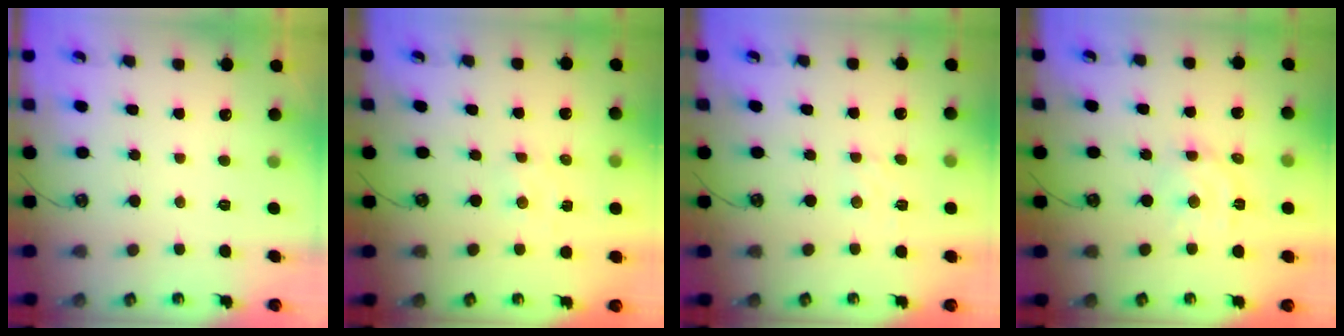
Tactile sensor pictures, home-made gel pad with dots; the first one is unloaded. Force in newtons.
{"total": 1.4, "press": 1.4, "slide": 0.3}
{"total": 2.6, "press": 2.6, "slide": 0.4}
{"total": 7.5, "press": 7.4, "slide": 1.0}